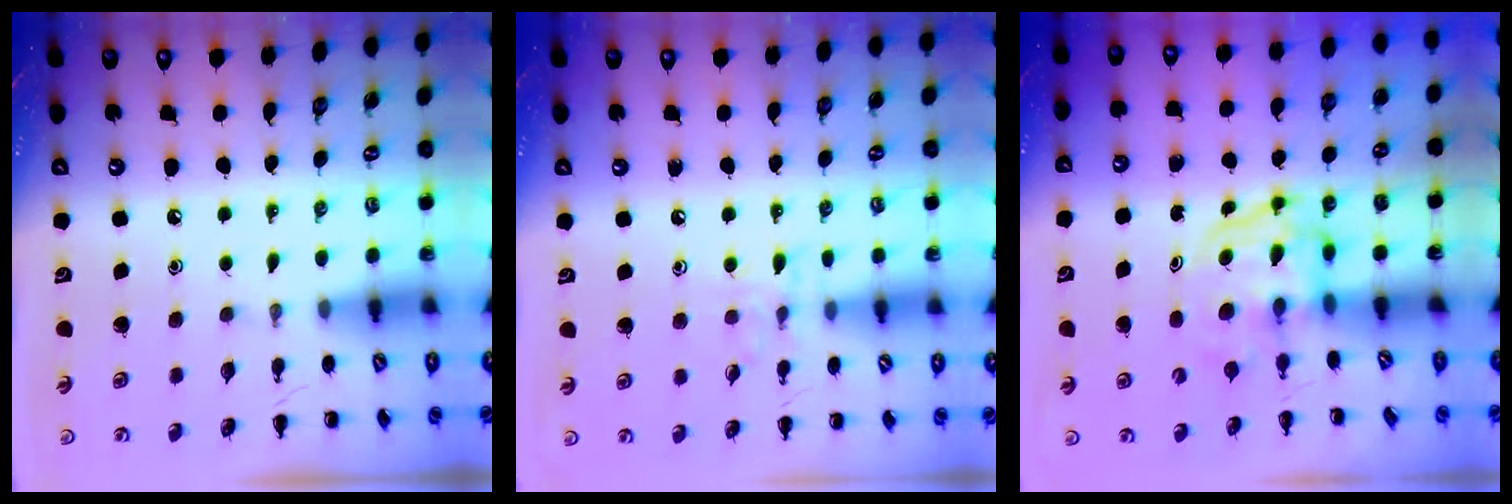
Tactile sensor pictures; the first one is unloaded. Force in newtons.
{"total": 6.4, "press": 6.2, "slide": 1.5}
{"total": 3.8, "press": 3.7, "slide": 0.6}